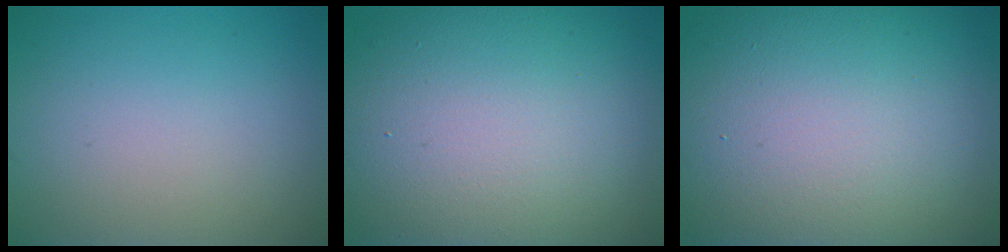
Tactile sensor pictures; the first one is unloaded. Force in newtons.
{"total": 16.7, "press": 16.6, "slide": 1.6}
{"total": 19.3, "press": 19.3, "slide": 0.3}